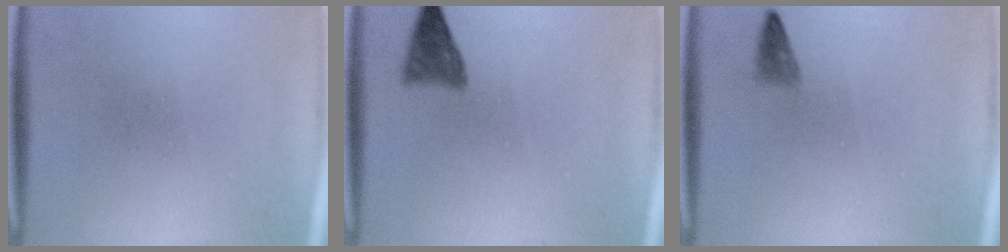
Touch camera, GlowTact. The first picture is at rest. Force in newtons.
{"total": 2.9}
{"total": 1.2}